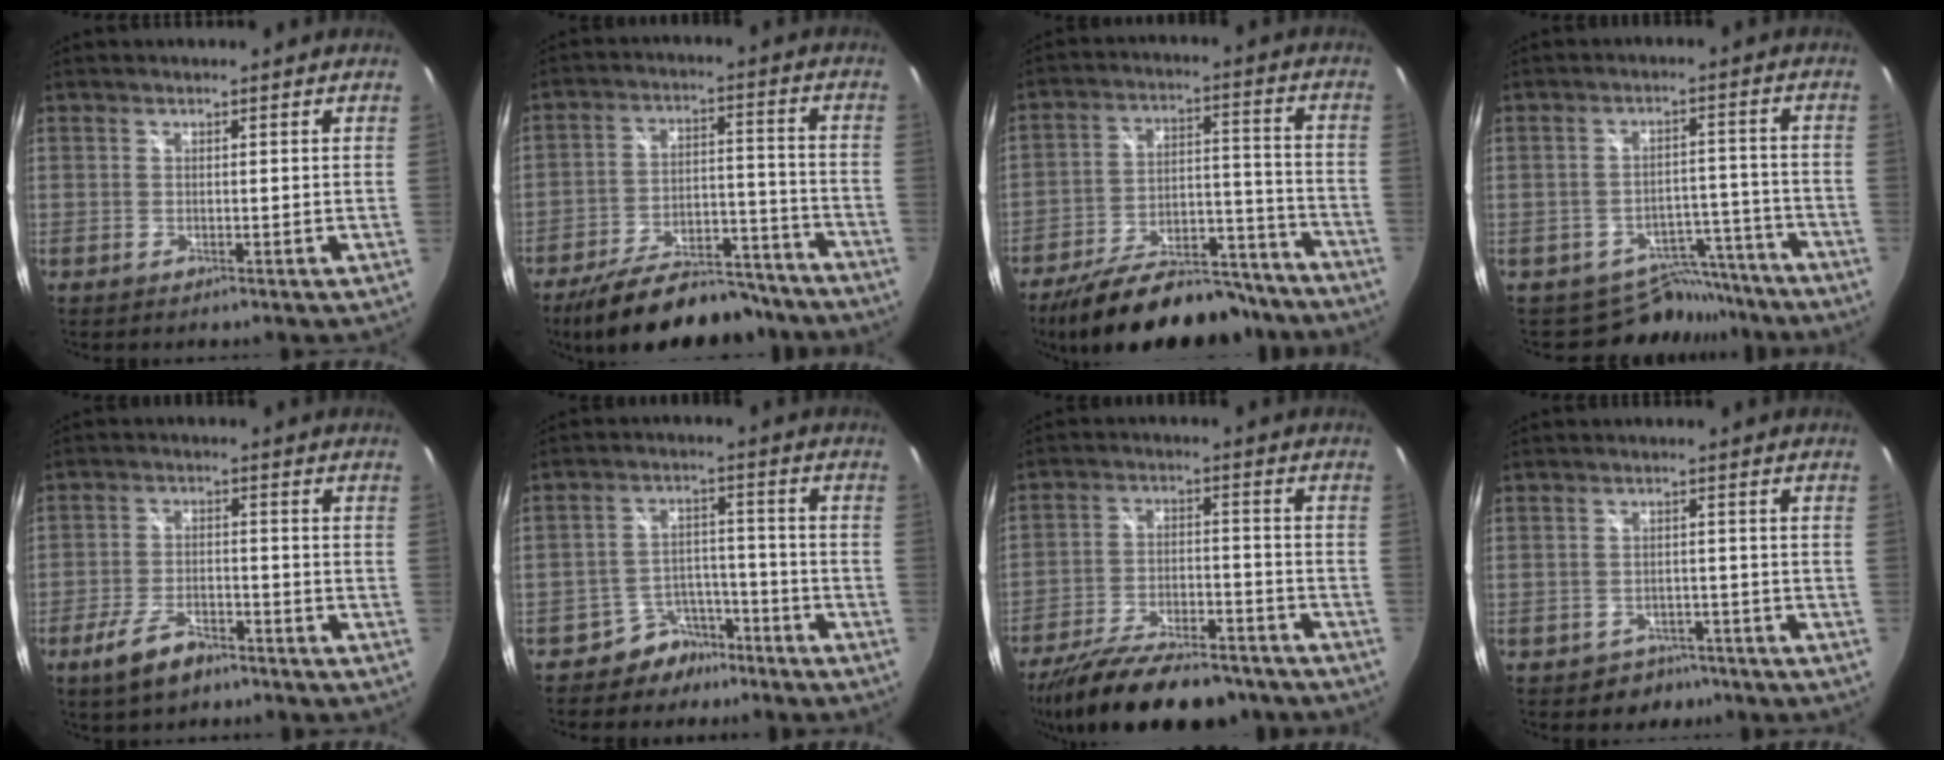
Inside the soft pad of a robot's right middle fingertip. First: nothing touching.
{"total": 21.5, "force": [-17.8, 7.6, 9.3], "torque": [-0.173, 0.006, -0.243]}
{"total": 24.0, "force": [-19.5, 8.9, 11.0], "torque": [-0.198, 0.008, -0.264]}
{"total": 8.7, "force": [-7.7, 4.1, 0.1], "torque": [0.007, 0.031, -0.102]}
{"total": 7.6, "force": [-5.3, 3.1, 4.5], "torque": [-0.106, -0.008, -0.095]}
{"total": 6.9, "force": [-5.4, 4.2, 0.7], "torque": [-0.012, 0.030, -0.083]}
{"total": 21.9, "force": [-17.8, 6.8, 10.7], "torque": [-0.204, -0.032, -0.267]}
{"total": 5.1, "force": [-3.6, 3.6, 0.3], "torque": [-0.013, 0.014, -0.046]}